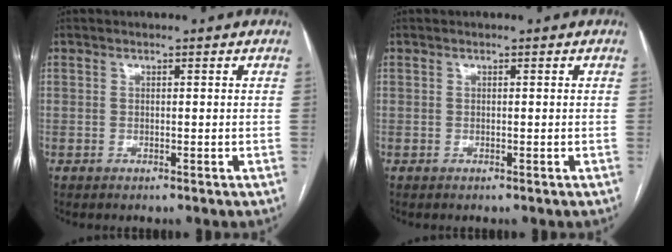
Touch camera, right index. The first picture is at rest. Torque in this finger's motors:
{"motor_torque": [0.00, 0.00, 0.00, 0.00]}